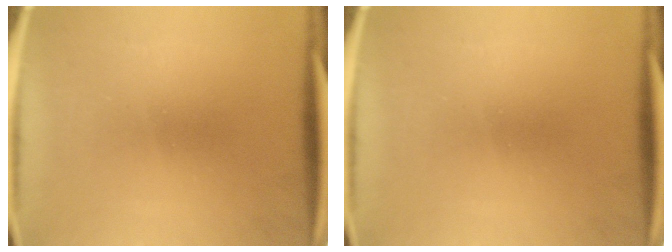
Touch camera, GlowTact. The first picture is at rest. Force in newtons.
{"total": 0.0}